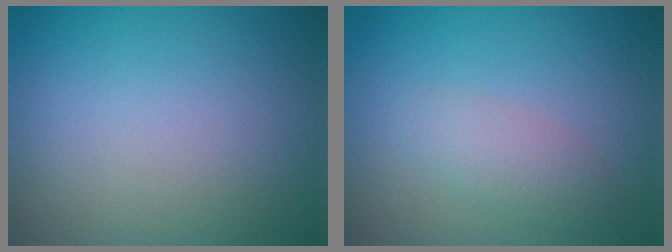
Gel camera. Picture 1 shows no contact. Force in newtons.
{"total": 2.1, "press": 2.1, "slide": 0.0}